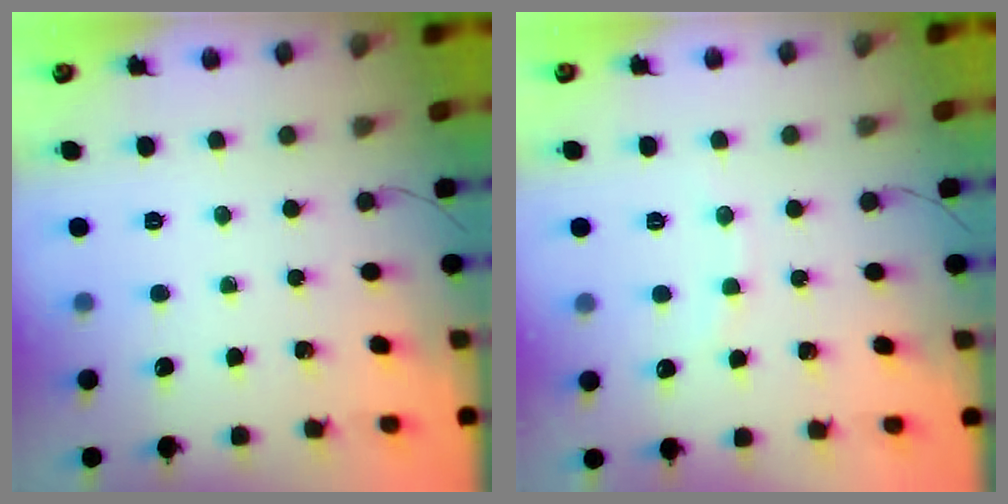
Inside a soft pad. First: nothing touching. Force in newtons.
{"total": 4.1, "press": 3.9, "slide": 1.2}